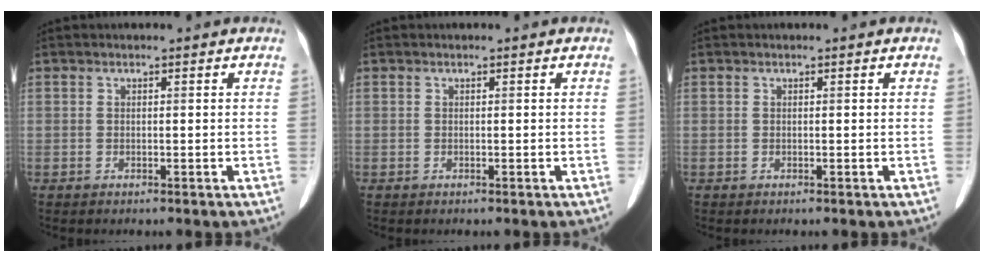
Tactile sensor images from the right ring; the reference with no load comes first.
{"total": 0.0}
{"total": 0.0}